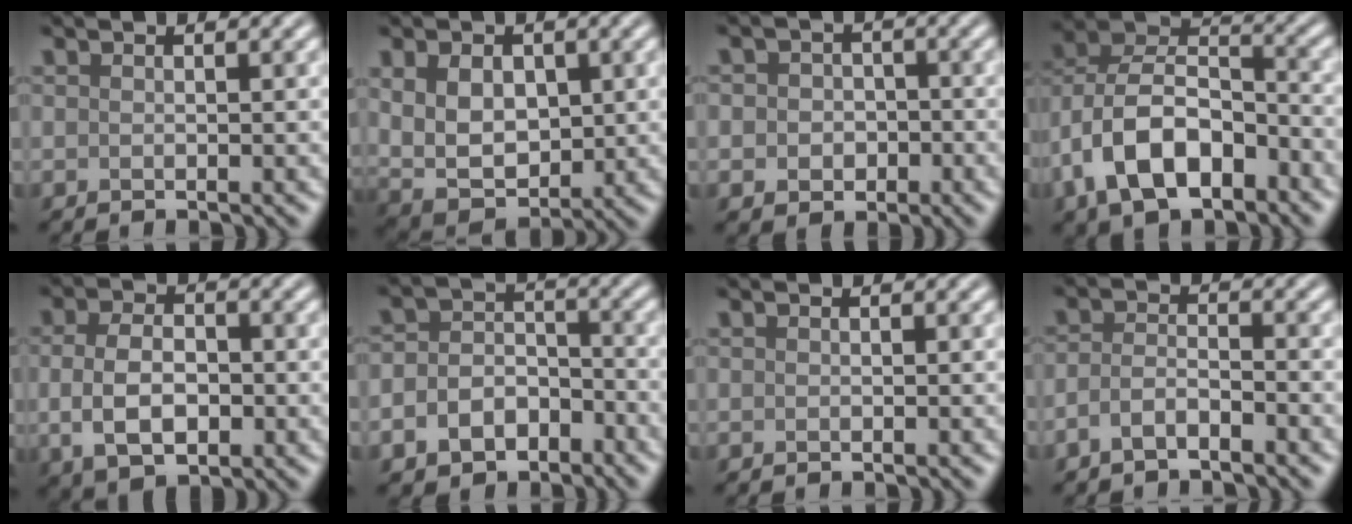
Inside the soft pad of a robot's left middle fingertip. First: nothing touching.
{"total": 6.2, "force": [0.9, 4.3, 4.4], "torque": [-0.088, -0.008, 0.022]}
{"total": 3.5, "force": [-0.4, 3.1, 1.6], "torque": [-0.003, 0.001, -0.025]}
{"total": 10.2, "force": [-4.0, 6.2, 7.1], "torque": [-0.135, 0.009, -0.081]}
{"total": 5.2, "force": [-0.5, 3.1, 4.1], "torque": [-0.079, -0.006, -0.012]}
{"total": 4.8, "force": [-2.5, 3.3, 2.4], "torque": [-0.041, 0.000, -0.044]}
{"total": 0.0}
{"total": 2.2, "force": [-1.5, 0.7, 1.5], "torque": [-0.031, 0.004, -0.035]}